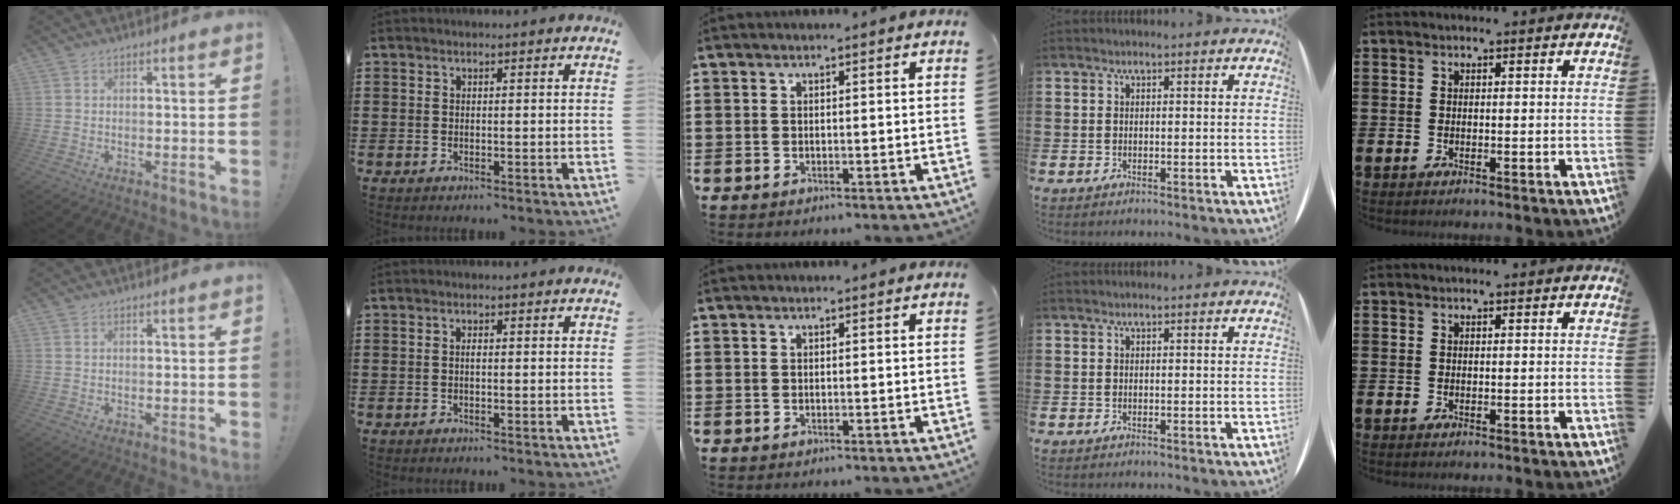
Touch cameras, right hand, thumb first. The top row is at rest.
{"thumb": {"total": 0.5, "force": [0.3, 0.4, 0.2], "torque": [-0.011, 0.005, 0.007]}, "index": {"total": 0.7, "force": [-0.1, 0.2, 0.7], "torque": [-0.015, -0.002, -0.001]}}